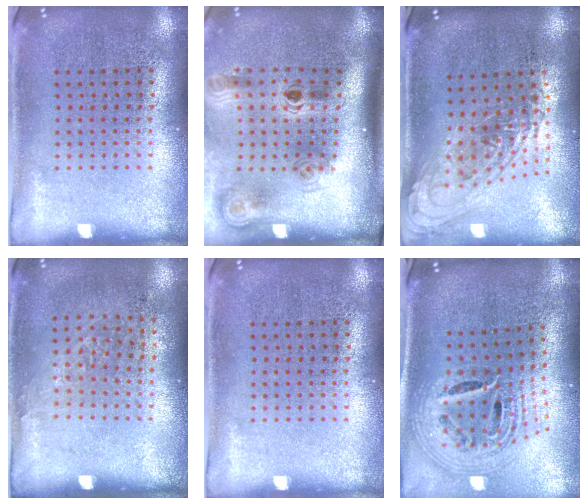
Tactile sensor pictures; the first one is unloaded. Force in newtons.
{"total": 2.1, "press": 1.4, "slide": 1.5}
{"total": 1.1, "press": 1.0, "slide": 0.4}
{"total": 0.8, "press": 0.6, "slide": 0.6}
{"total": 0.0}
{"total": 2.5, "press": 1.8, "slide": 1.8}